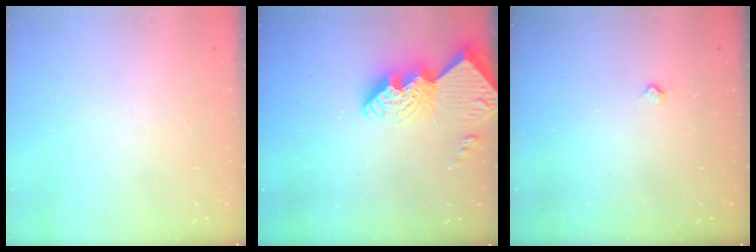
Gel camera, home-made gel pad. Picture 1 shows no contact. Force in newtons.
{"total": 13.1, "press": 13.0, "slide": 0.8}
{"total": 2.7, "press": 2.7, "slide": 0.5}